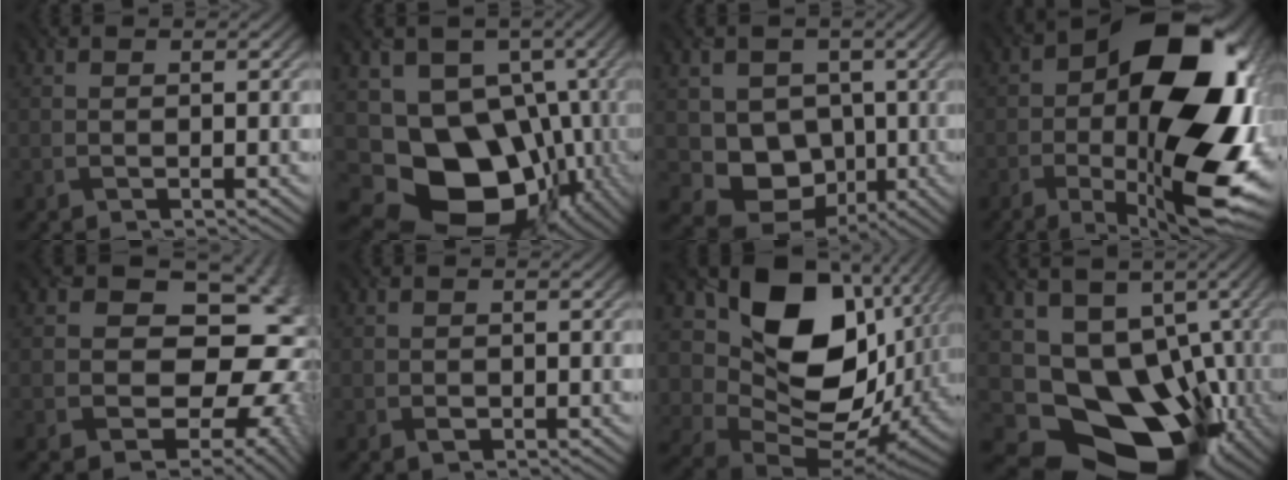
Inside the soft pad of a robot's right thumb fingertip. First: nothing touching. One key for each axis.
{"total": 13.5, "fx": -3.4, "fy": 11.0, "fz": 7.1, "tx": -0.109, "ty": -0.042, "tz": -0.052}
{"total": 6.7, "fx": -0.3, "fy": 6.3, "fz": 2.4, "tx": -0.062, "ty": -0.026, "tz": -0.010}
{"total": 20.3, "fx": -1.7, "fy": 10.7, "fz": 17.2, "tx": -0.269, "ty": -0.006, "tz": -0.021}
{"total": 16.1, "fx": -0.1, "fy": 12.5, "fz": 10.1, "tx": -0.112, "ty": -0.018, "tz": -0.002}
{"total": 0.7, "fx": -0.5, "fy": 0.5, "fz": -0.2, "tx": -0.002, "ty": -0.006, "tz": -0.004}
{"total": 16.3, "fx": 3.1, "fy": 12.6, "fz": 9.8, "tx": -0.215, "ty": -0.020, "tz": 0.078}
{"total": 13.7, "fx": -2.9, "fy": 10.9, "fz": 7.7, "tx": -0.102, "ty": -0.041, "tz": -0.032}